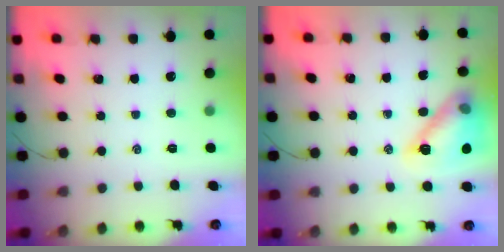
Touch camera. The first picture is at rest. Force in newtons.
{"total": 13.6, "press": 13.6, "slide": 1.0}